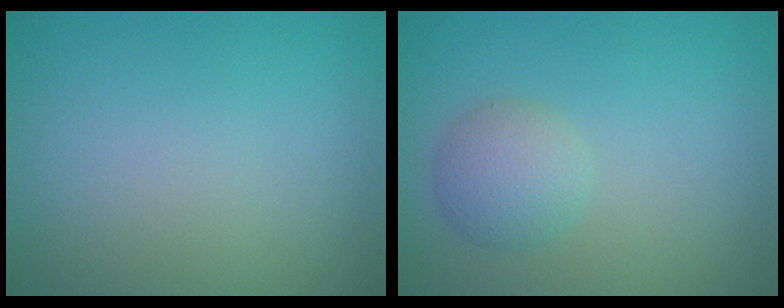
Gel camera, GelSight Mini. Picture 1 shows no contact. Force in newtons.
{"total": 2.7, "press": 2.7, "slide": 0.1}